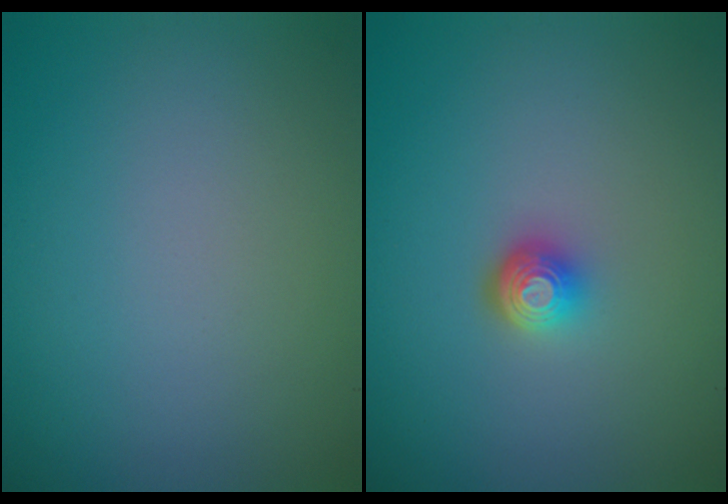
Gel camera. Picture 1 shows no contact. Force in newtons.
{"total": 1.9, "press": 1.4, "slide": 1.3}